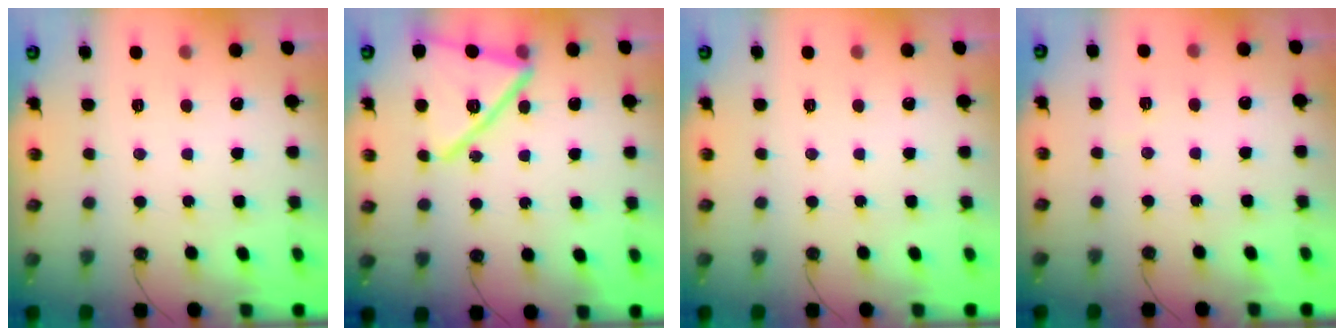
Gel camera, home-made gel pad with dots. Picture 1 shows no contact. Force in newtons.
{"total": 18.5, "press": 18.5, "slide": 1.2}
{"total": 0.0}
{"total": 2.9, "press": 1.5, "slide": 2.5}